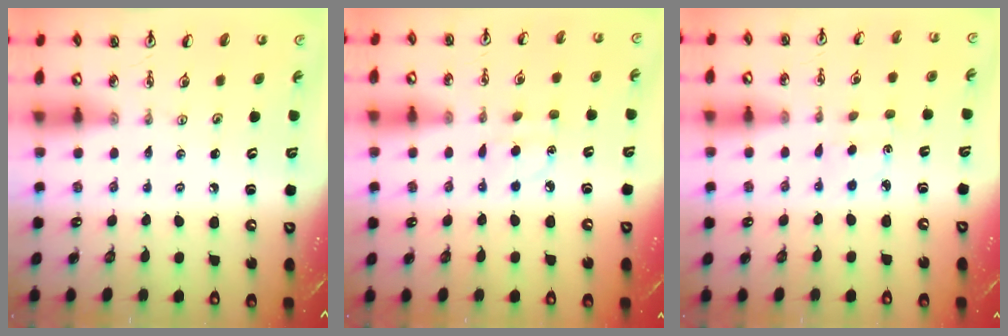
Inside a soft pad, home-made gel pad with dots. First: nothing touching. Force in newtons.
{"total": 5.3, "press": 5.2, "slide": 0.7}
{"total": 1.8, "press": 1.7, "slide": 0.5}